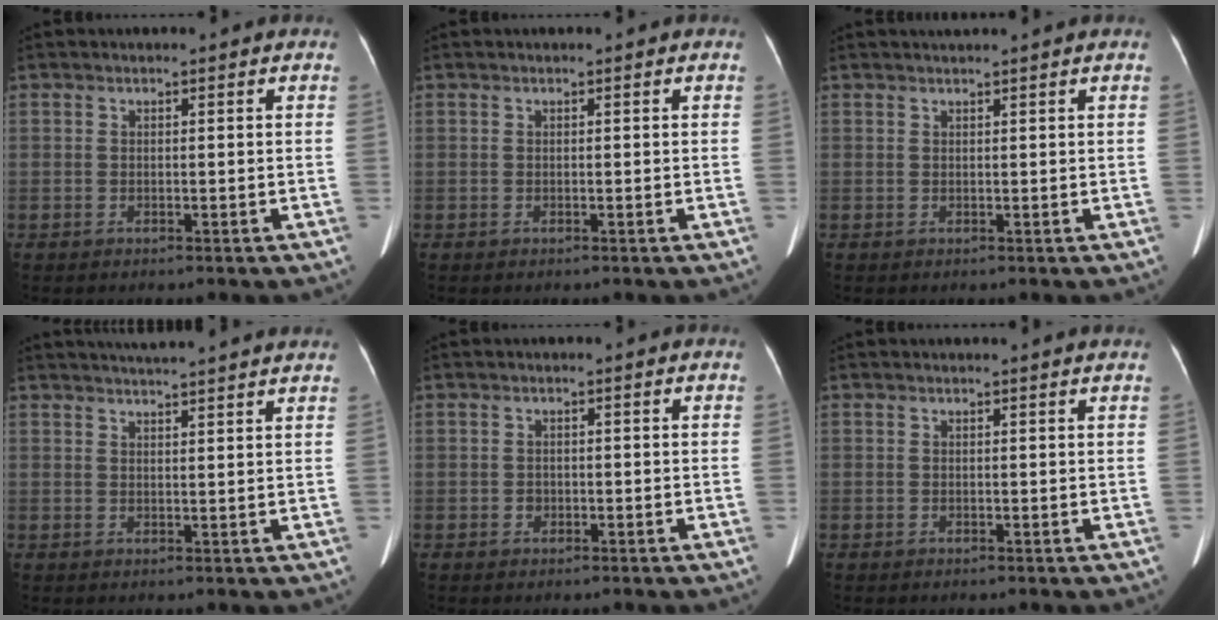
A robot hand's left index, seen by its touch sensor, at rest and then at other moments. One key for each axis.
{"total": 0.0}
{"total": 2.2, "fx": 2.0, "fy": -0.5, "fz": 0.8, "tx": -0.009, "ty": 0.015, "tz": 0.033}
{"total": 10.0, "fx": 9.2, "fy": -0.5, "fz": 3.7, "tx": -0.061, "ty": 0.021, "tz": 0.111}
{"total": 0.9, "fx": -0.3, "fy": 0.8, "fz": 0.3, "tx": -0.005, "ty": 0.003, "tz": -0.005}
{"total": 1.6, "fx": 1.5, "fy": -0.4, "fz": 0.4, "tx": -0.017, "ty": -0.003, "tz": 0.015}